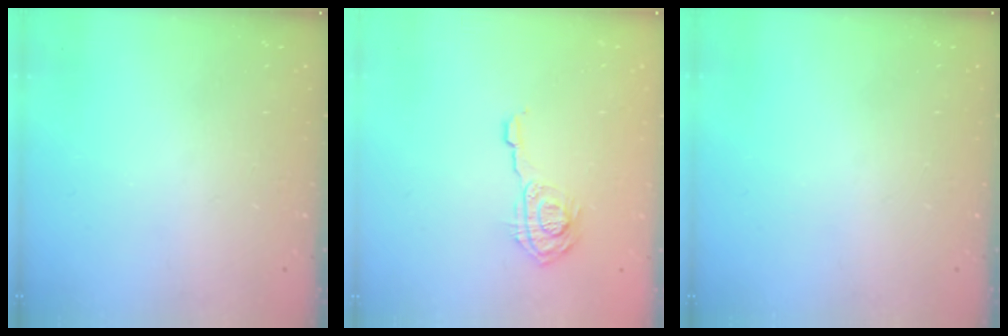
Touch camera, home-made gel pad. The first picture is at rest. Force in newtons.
{"total": 9.7, "press": 9.7, "slide": 0.5}
{"total": 0.0}